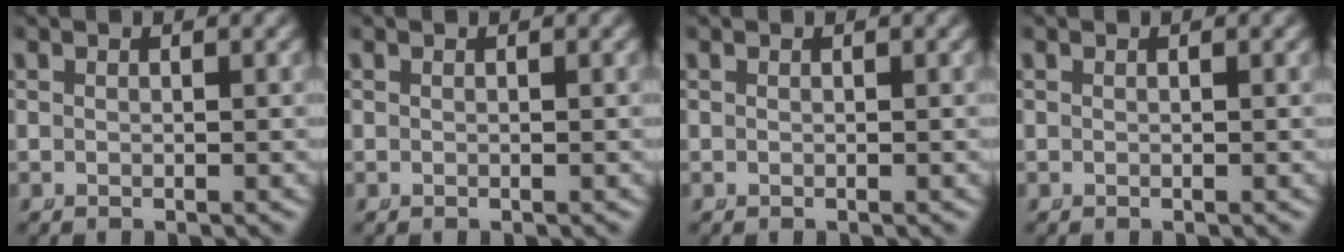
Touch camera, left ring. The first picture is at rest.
{"total": 0.0}
{"total": 0.0}
{"total": 0.0}